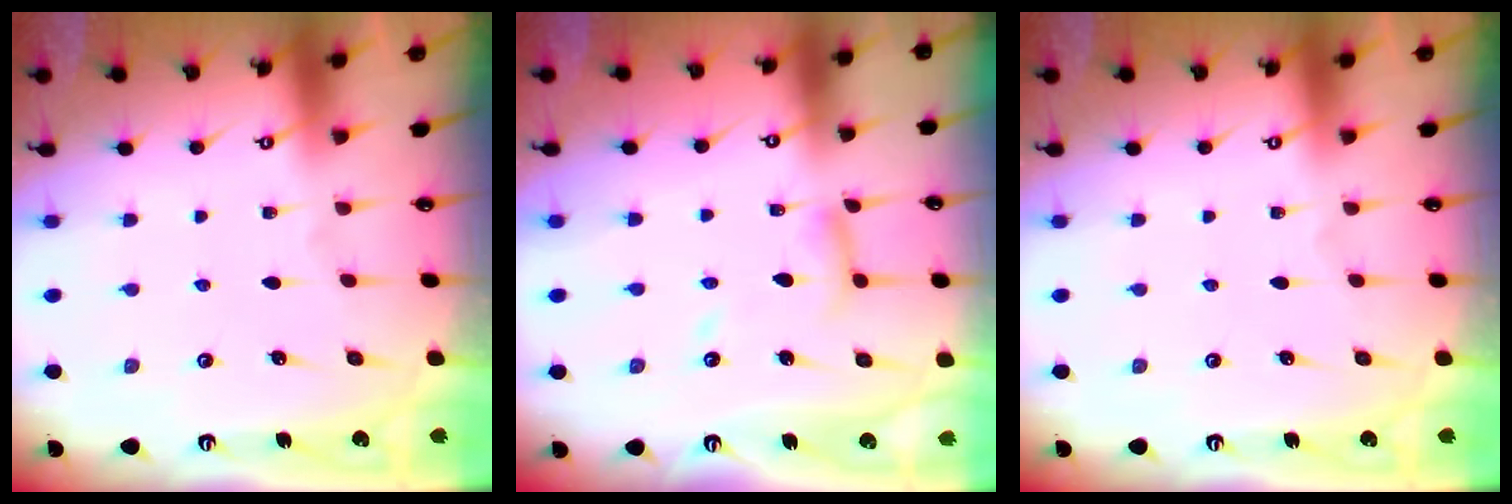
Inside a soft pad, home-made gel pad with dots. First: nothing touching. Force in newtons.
{"total": 10.0, "press": 10.0, "slide": 0.8}
{"total": 0.0}